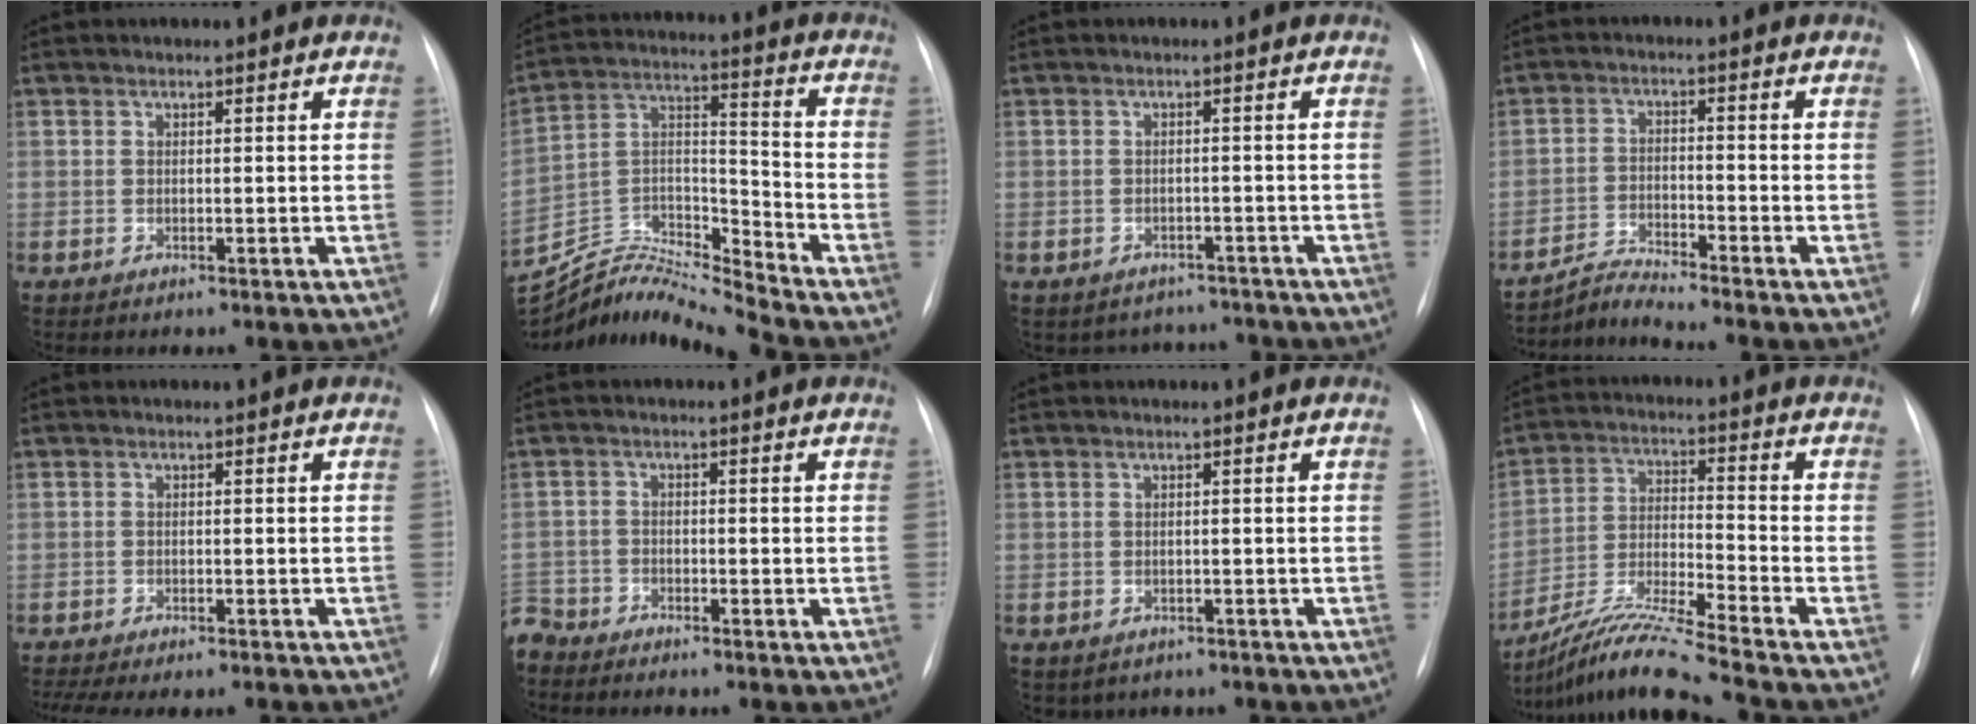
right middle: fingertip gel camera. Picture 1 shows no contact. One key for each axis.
{"total": 15.5, "fx": -15.2, "fy": -1.5, "fz": 2.3, "tx": -0.043, "ty": 0.033, "tz": -0.285}
{"total": 5.4, "fx": -4.8, "fy": 2.6, "fz": -0.3, "tx": 0.013, "ty": 0.019, "tz": -0.054}
{"total": 4.6, "fx": -4.3, "fy": -1.6, "fz": -0.5, "tx": -0.006, "ty": -0.019, "tz": -0.078}
{"total": 10.2, "fx": -8.9, "fy": 1.9, "fz": 4.5, "tx": -0.065, "ty": -0.002, "tz": -0.118}
{"total": 4.8, "fx": -4.5, "fy": 1.5, "fz": -0.2, "tx": 0.008, "ty": -0.009, "tz": -0.091}
{"total": 4.6, "fx": -3.5, "fy": 2.8, "fz": 0.7, "tx": -0.002, "ty": 0.013, "tz": -0.039}
{"total": 12.9, "fx": -11.3, "fy": -1.9, "fz": 5.9, "tx": -0.116, "ty": -0.015, "tz": -0.209}